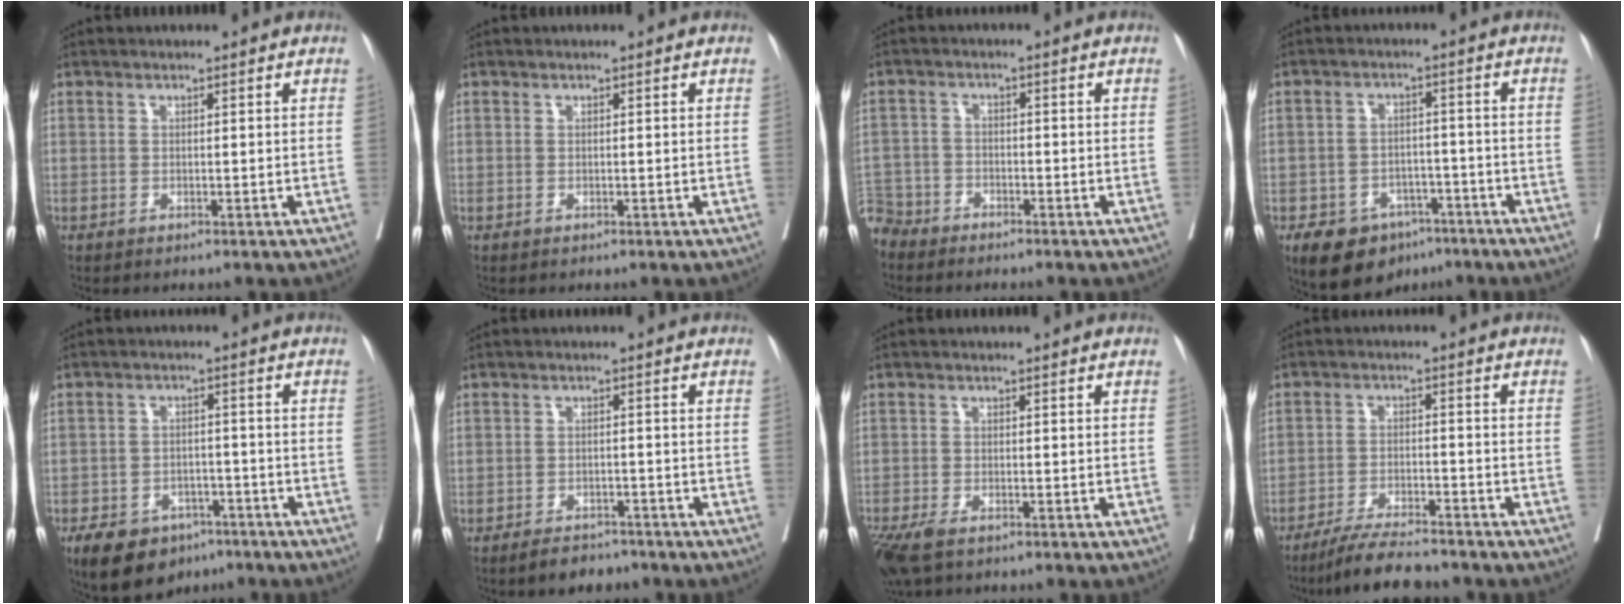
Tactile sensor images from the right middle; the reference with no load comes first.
{"total": 0.0}
{"total": 5.4, "force": [-4.9, 2.0, -0.8], "torque": [0.020, -0.002, -0.102]}
{"total": 9.2, "force": [-6.3, 5.5, 3.8], "torque": [-0.052, 0.007, -0.093]}
{"total": 9.8, "force": [-6.6, 5.9, 4.2], "torque": [-0.068, 0.005, -0.100]}
{"total": 3.8, "force": [-3.2, 1.7, 1.1], "torque": [-0.018, 0.003, -0.047]}
{"total": 6.1, "force": [-4.3, 2.3, 3.7], "torque": [-0.071, -0.014, -0.075]}
{"total": 7.5, "force": [-6.7, -0.2, 3.3], "torque": [-0.054, -0.022, -0.121]}